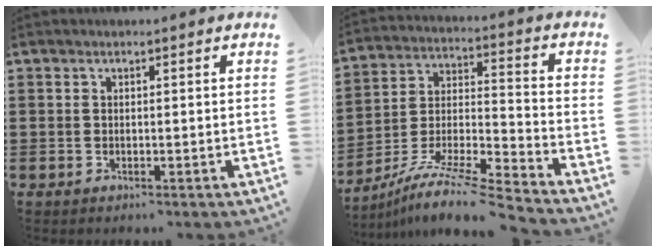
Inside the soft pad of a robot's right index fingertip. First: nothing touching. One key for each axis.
{"total": 9.7, "fx": -8.5, "fy": 0.0, "fz": 4.6, "tx": -0.086, "ty": 0.000, "tz": -0.173}